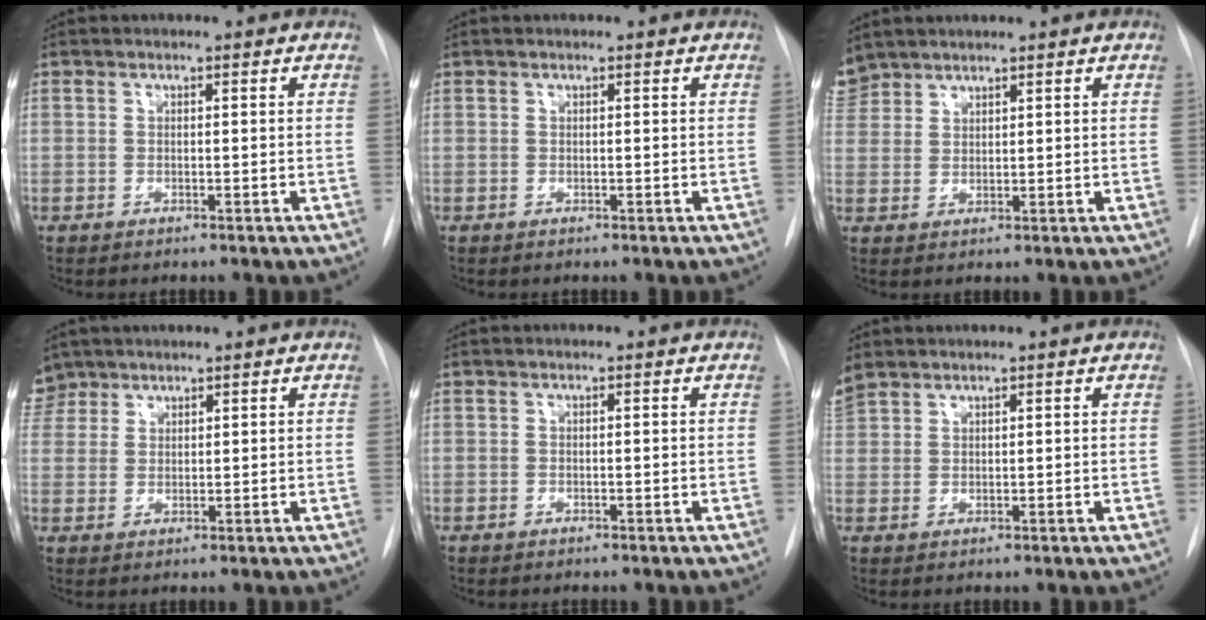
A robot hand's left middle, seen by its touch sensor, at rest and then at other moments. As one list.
[{"total": 0.0}, {"total": 4.7, "force": [4.2, 2.1, 0.2], "torque": [-0.008, 0.014, 0.090]}, {"total": 4.8, "force": [3.9, 2.7, -0.1], "torque": [0.009, 0.010, 0.078]}, {"total": 0.0}, {"total": 3.9, "force": [3.4, 1.8, 0.9], "torque": [-0.035, 0.019, 0.076]}]